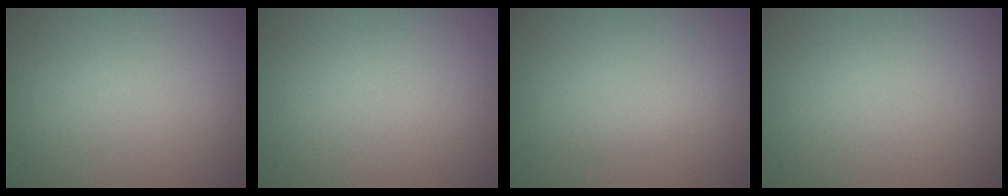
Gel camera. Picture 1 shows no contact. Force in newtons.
{"total": 0.0}
{"total": 1.0, "press": 1.0, "slide": 0.0}
{"total": 0.0}